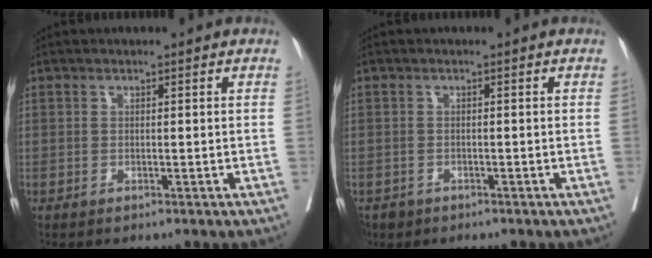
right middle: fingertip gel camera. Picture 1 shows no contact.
{"total": 2.7, "force": [-1.8, 1.9, 0.3], "torque": [-0.004, 0.002, -0.031]}